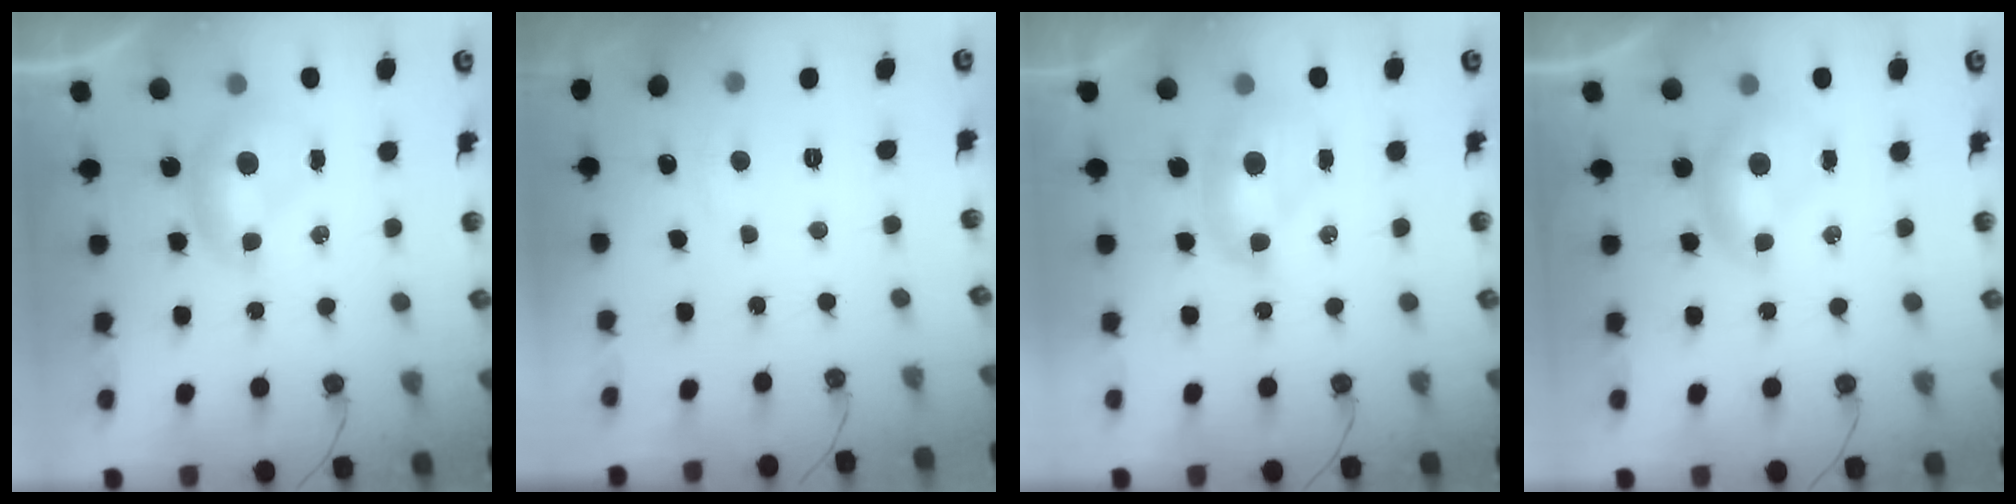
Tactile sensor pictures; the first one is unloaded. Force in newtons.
{"total": 2.5, "press": 2.4, "slide": 0.5}
{"total": 1.8, "press": 1.8, "slide": 0.0}
{"total": 0.0}